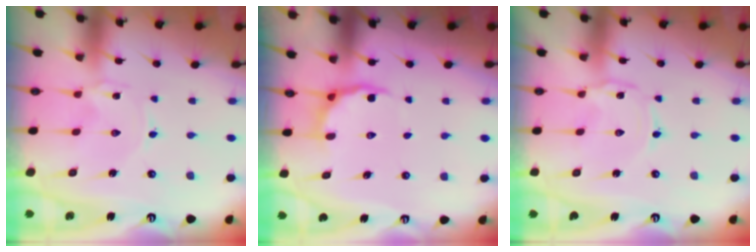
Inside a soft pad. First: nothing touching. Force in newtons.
{"total": 6.1, "press": 5.7, "slide": 2.1}
{"total": 1.5, "press": 1.5, "slide": 0.1}